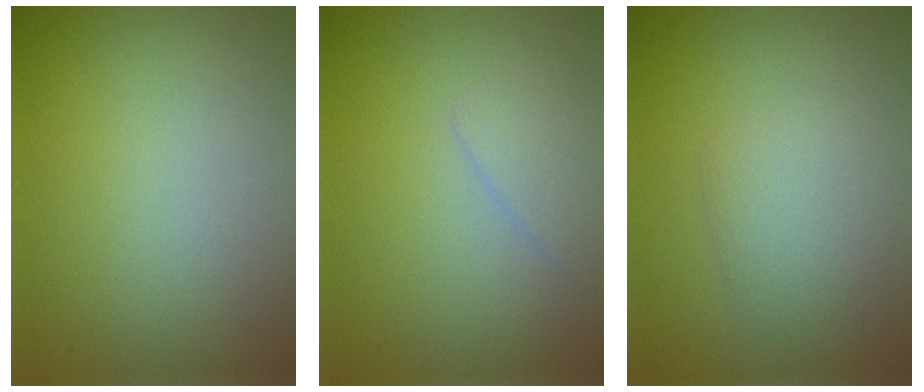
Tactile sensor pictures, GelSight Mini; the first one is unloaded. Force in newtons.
{"total": 1.4, "press": 1.4, "slide": 0.0}
{"total": 2.4, "press": 2.4, "slide": 0.2}